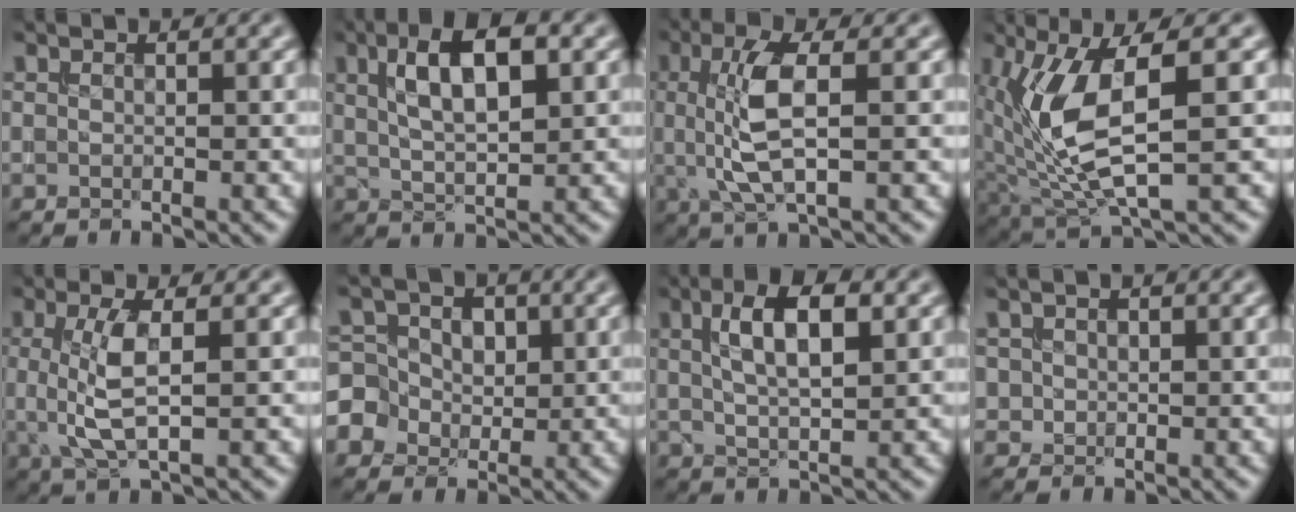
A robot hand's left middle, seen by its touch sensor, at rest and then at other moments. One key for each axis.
{"total": 6.4, "fx": 2.2, "fy": 2.4, "fz": 5.5, "tx": -0.096, "ty": 0.011, "tz": 0.036}
{"total": 5.3, "fx": 0.3, "fy": 1.6, "fz": 5.0, "tx": -0.107, "ty": 0.005, "tz": 0.007}
{"total": 7.7, "fx": 1.0, "fy": 2.5, "fz": 7.2, "tx": -0.163, "ty": -0.006, "tz": 0.027}
{"total": 4.3, "fx": 0.2, "fy": 1.2, "fz": 4.2, "tx": -0.092, "ty": 0.002, "tz": 0.005}
{"total": 6.0, "fx": 0.3, "fy": 5.5, "fz": 2.2, "tx": -0.037, "ty": 0.043, "tz": -0.011}
{"total": 5.5, "fx": 1.7, "fy": 1.9, "fz": 4.9, "tx": -0.087, "ty": 0.009, "tz": 0.028}
{"total": 1.2, "fx": 0.1, "fy": 1.1, "fz": 0.2, "tx": -0.002, "ty": -0.002, "tz": 0.009}